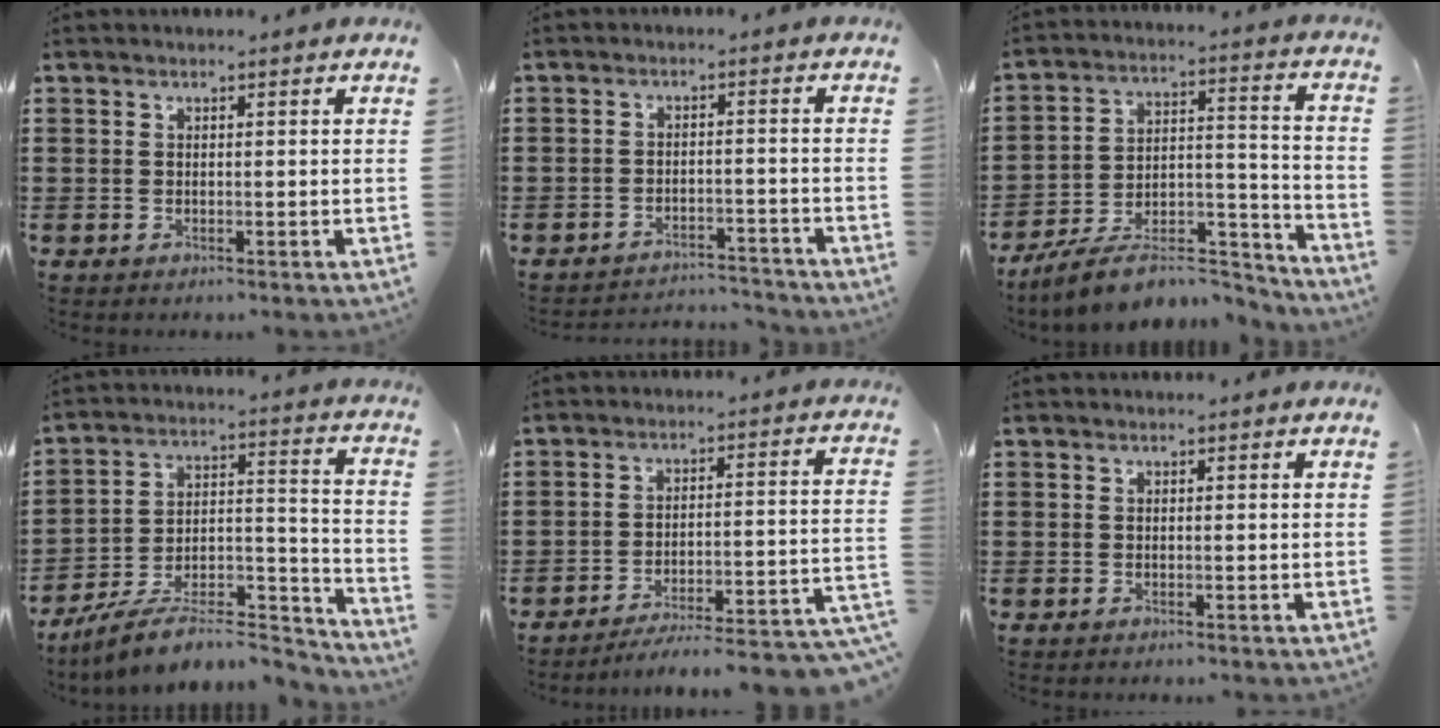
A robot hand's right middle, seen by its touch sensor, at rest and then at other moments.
{"total": 3.3, "force": [-3.3, 0.2, -0.2], "torque": [-0.006, -0.002, -0.070]}
{"total": 10.5, "force": [-8.7, 2.7, 5.2], "torque": [-0.084, 0.022, -0.163]}
{"total": 9.6, "force": [-8.2, 1.9, 4.5], "torque": [-0.065, 0.018, -0.156]}
{"total": 5.0, "force": [-4.5, -0.4, 2.2], "torque": [-0.037, -0.023, -0.091]}
{"total": 0.0}